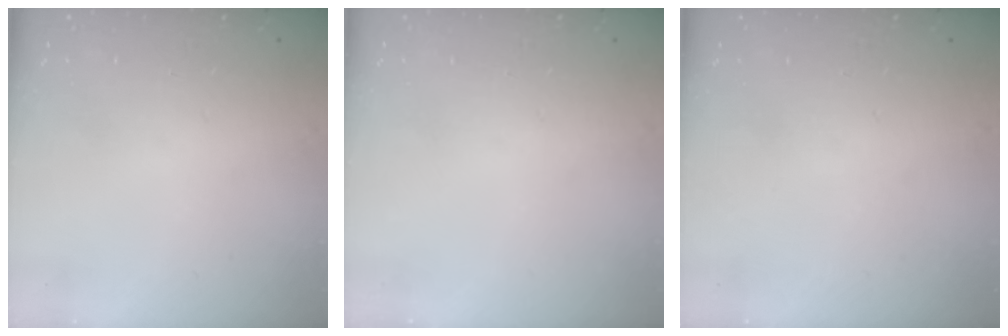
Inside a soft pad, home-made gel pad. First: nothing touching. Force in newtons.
{"total": 0.0}
{"total": 0.0}